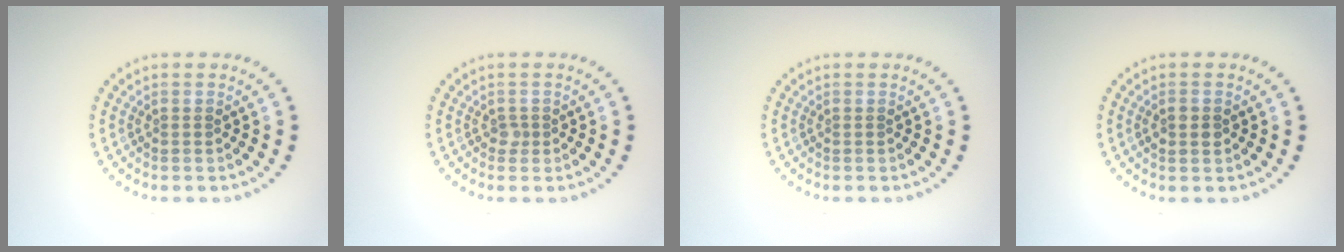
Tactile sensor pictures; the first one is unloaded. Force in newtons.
{"total": 0.7, "press": 0.5, "slide": 0.5}
{"total": 0.0}
{"total": 1.4, "press": 1.3, "slide": 0.1}